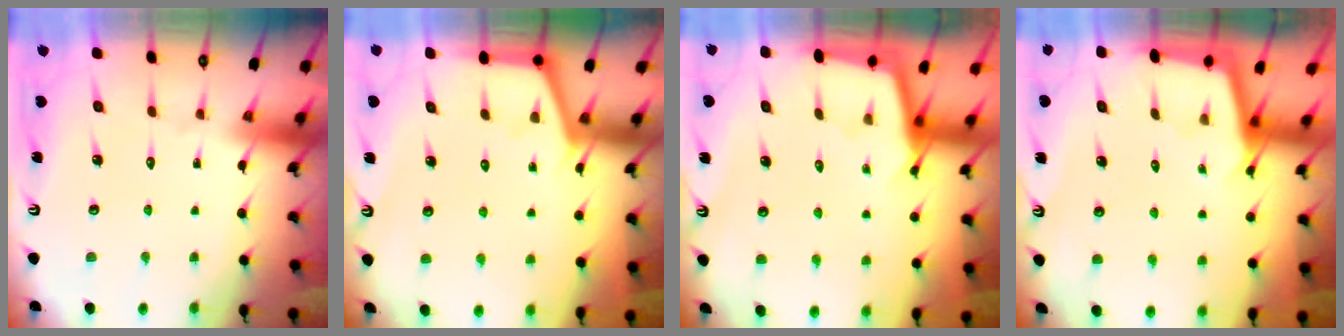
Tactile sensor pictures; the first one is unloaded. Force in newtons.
{"total": 3.3, "press": 3.3, "slide": 0.2}
{"total": 2.4, "press": 2.4, "slide": 0.2}
{"total": 2.1, "press": 2.1, "slide": 0.2}